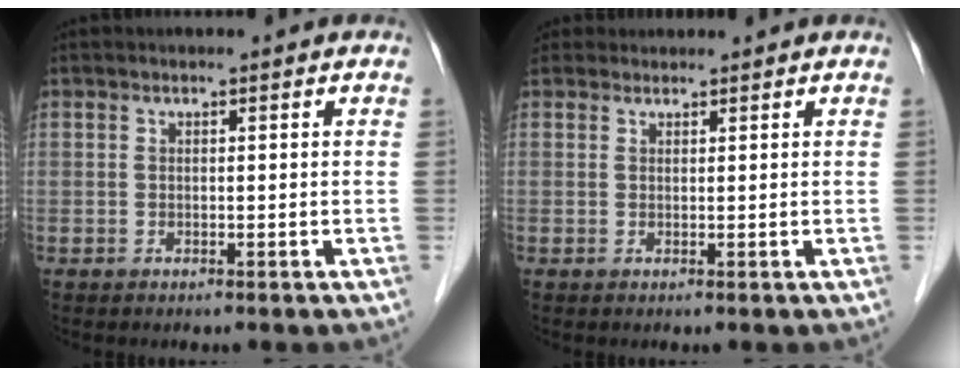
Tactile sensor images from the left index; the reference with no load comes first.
{"total": 1.4, "force": [1.0, 0.9, -0.4], "torque": [0.008, 0.018, 0.017]}